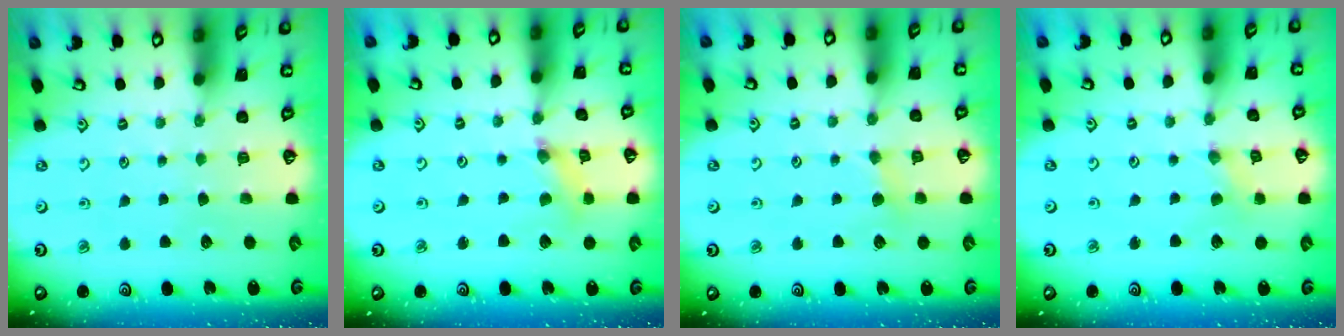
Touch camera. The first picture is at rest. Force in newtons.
{"total": 2.5, "press": 2.4, "slide": 0.3}
{"total": 2.8, "press": 2.7, "slide": 0.4}
{"total": 1.0, "press": 0.9, "slide": 0.2}